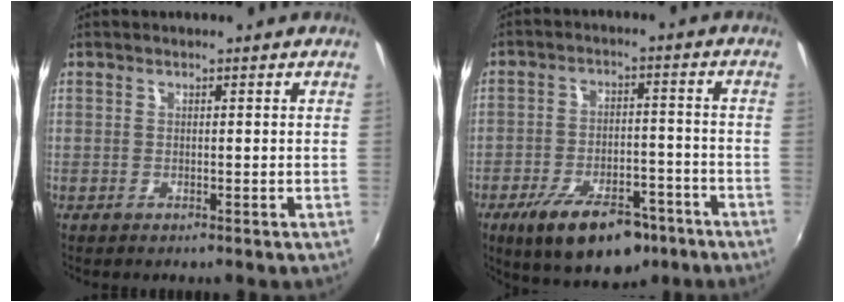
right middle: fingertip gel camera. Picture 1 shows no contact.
{"total": 15.2, "force": [-9.7, 6.5, 9.7], "torque": [-0.178, -0.008, -0.142]}